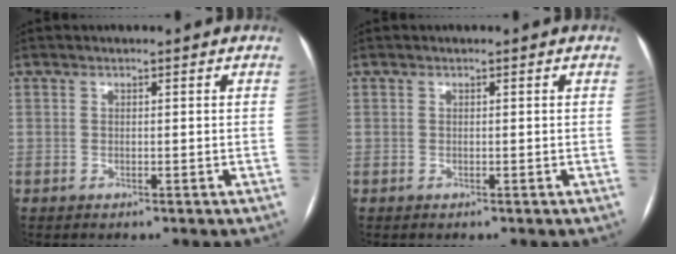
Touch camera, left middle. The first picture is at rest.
{"total": 0.0}